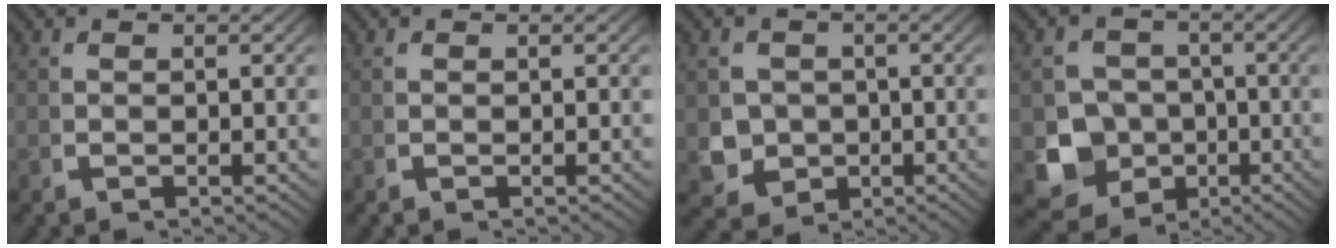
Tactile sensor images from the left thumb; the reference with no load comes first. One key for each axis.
{"total": 0.0}
{"total": 7.2, "fx": -1.3, "fy": 6.2, "fz": 3.6, "tx": -0.078, "ty": -0.042, "tz": -0.002}
{"total": 11.8, "fx": -4.1, "fy": 10.2, "fz": 4.3, "tx": -0.092, "ty": -0.060, "tz": -0.059}